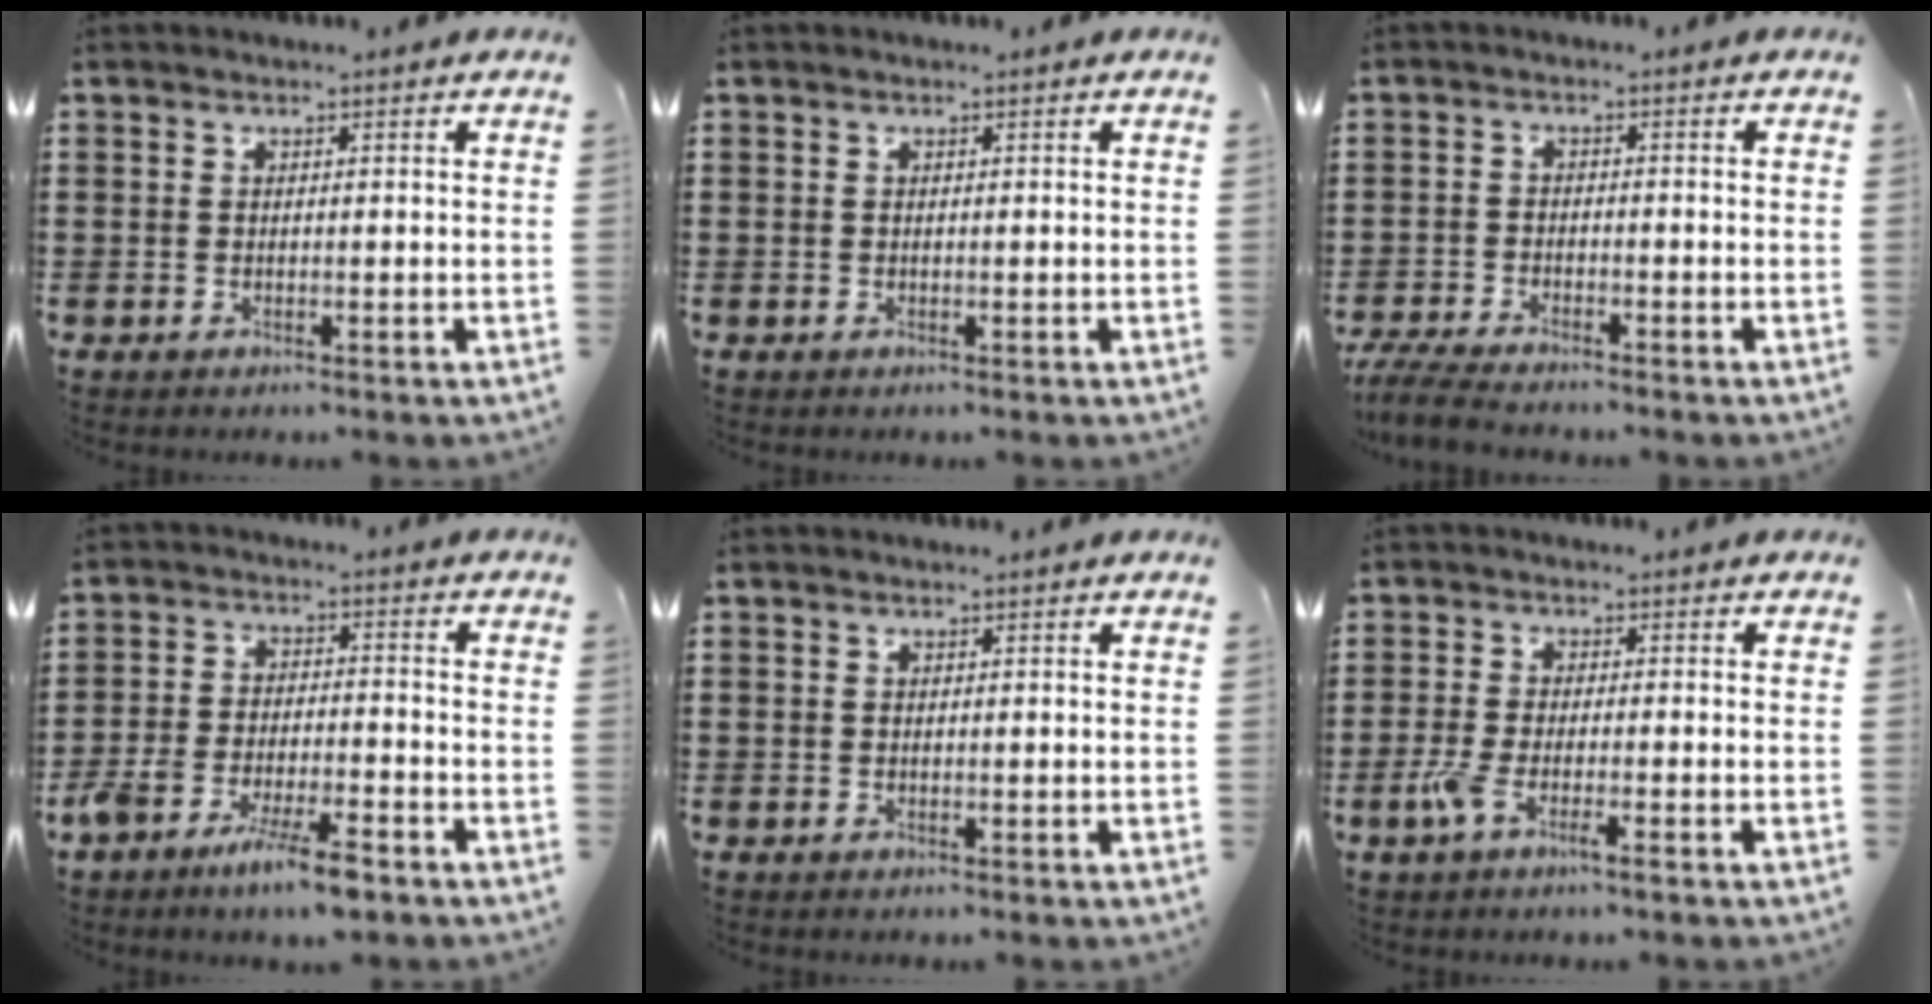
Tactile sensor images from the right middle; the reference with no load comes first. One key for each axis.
{"total": 0.0}
{"total": 4.5, "fx": -4.2, "fy": 0.3, "fz": 1.5, "tx": -0.044, "ty": -0.012, "tz": -0.086}
{"total": 7.2, "fx": -5.3, "fy": 1.3, "fz": 4.6, "tx": -0.096, "ty": -0.005, "tz": -0.098}
{"total": 0.0}
{"total": 2.9, "fx": -1.5, "fy": 0.5, "fz": 2.4, "tx": -0.062, "ty": -0.007, "tz": -0.033}